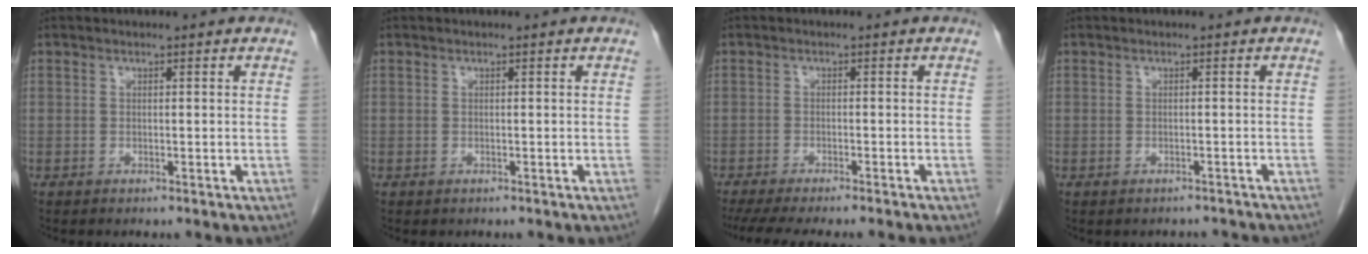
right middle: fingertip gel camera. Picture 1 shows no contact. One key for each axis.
{"total": 0.0}
{"total": 10.7, "fx": -9.2, "fy": 0.3, "fz": 5.4, "tx": -0.062, "ty": -0.018, "tz": -0.133}
{"total": 2.6, "fx": -2.3, "fy": 1.2, "fz": 0.2, "tx": -0.001, "ty": 0.004, "tz": -0.028}